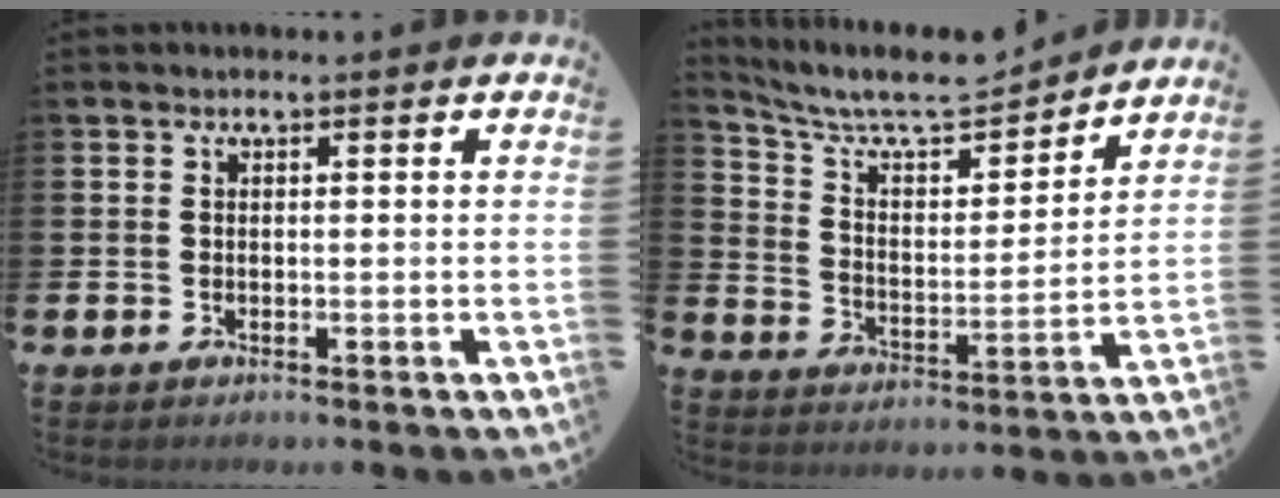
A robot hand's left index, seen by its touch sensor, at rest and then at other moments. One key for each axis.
{"total": 8.9, "fx": 8.1, "fy": 2.1, "fz": 3.2, "tx": -0.096, "ty": -0.057, "tz": 0.138}